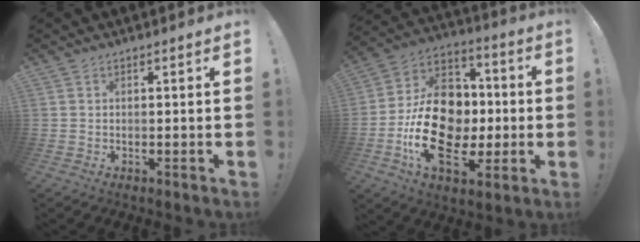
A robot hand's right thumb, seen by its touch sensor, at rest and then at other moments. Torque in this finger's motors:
{"motor_torque": [1.65, 2.15, 1.54, -1.24, 0.21]}